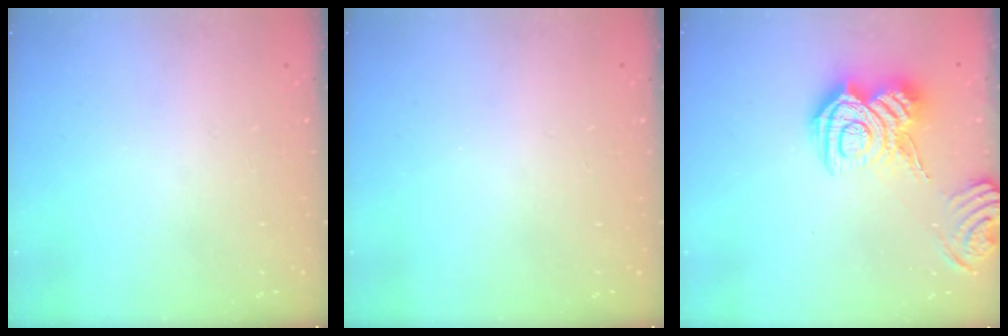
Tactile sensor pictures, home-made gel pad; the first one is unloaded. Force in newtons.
{"total": 0.0}
{"total": 15.6, "press": 15.6, "slide": 0.6}